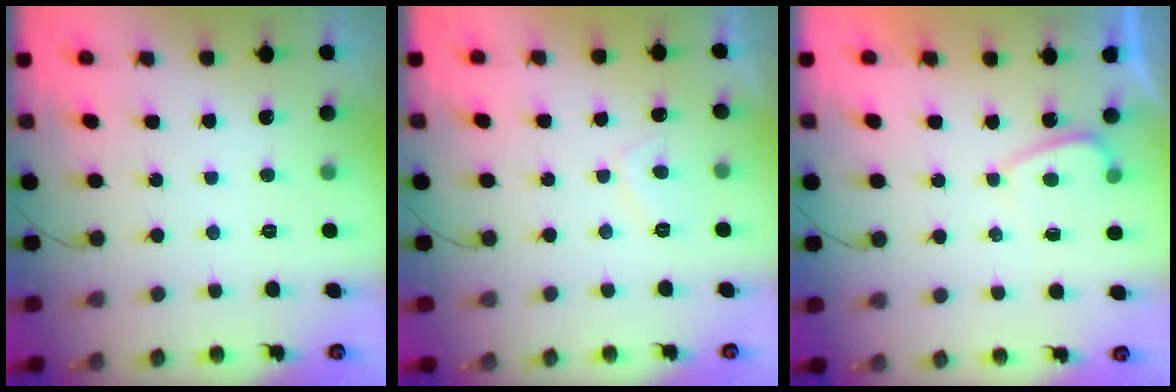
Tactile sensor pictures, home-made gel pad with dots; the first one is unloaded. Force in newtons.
{"total": 2.0, "press": 1.9, "slide": 0.7}
{"total": 1.1, "press": 1.0, "slide": 0.5}